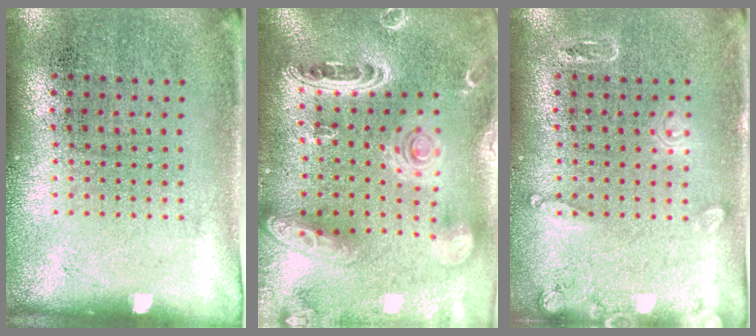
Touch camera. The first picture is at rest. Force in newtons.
{"total": 3.3, "press": 2.7, "slide": 1.9}
{"total": 1.8, "press": 1.8, "slide": 0.2}